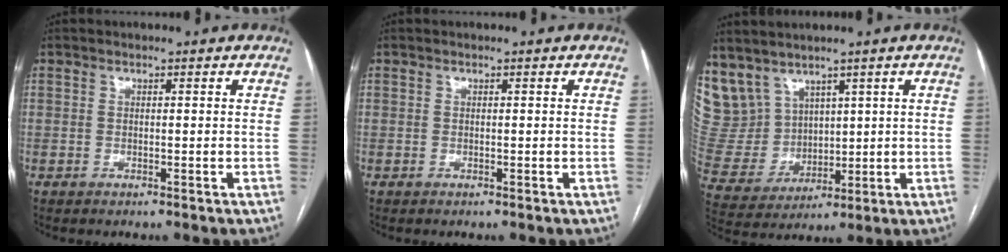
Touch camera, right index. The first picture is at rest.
{"total": 0.0}
{"total": 10.5, "force": [7.1, 7.4, 2.3], "torque": [-0.076, 0.032, 0.172]}